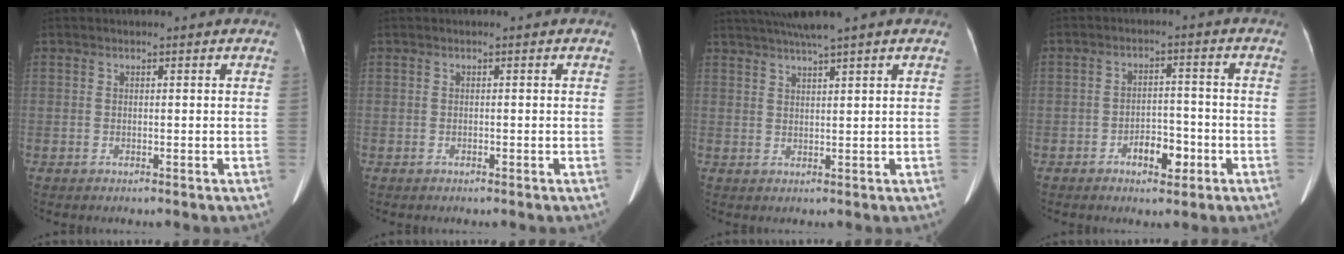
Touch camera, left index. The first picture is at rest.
{"total": 0.0}
{"total": 5.9, "force": [4.7, -1.1, 3.4], "torque": [-0.059, 0.019, 0.082]}
{"total": 4.9, "force": [-2.5, 2.4, 3.4], "torque": [-0.052, 0.011, -0.039]}